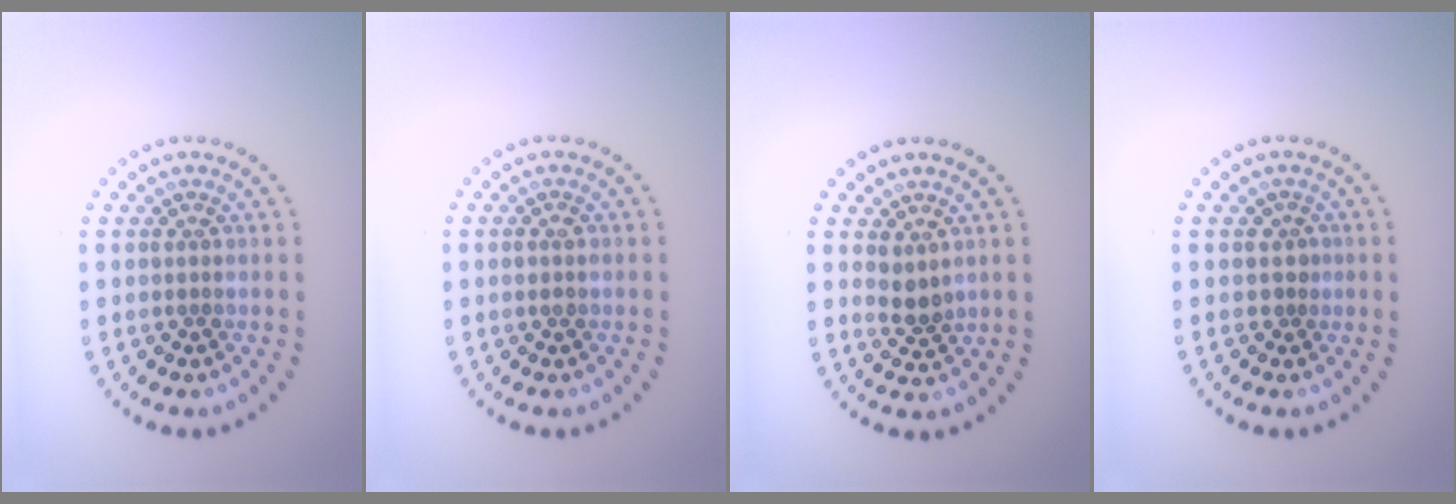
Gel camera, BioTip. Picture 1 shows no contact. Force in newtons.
{"total": 0.8, "press": 0.8, "slide": 0.3}
{"total": 1.7, "press": 1.5, "slide": 1.0}
{"total": 0.9, "press": 0.6, "slide": 0.7}